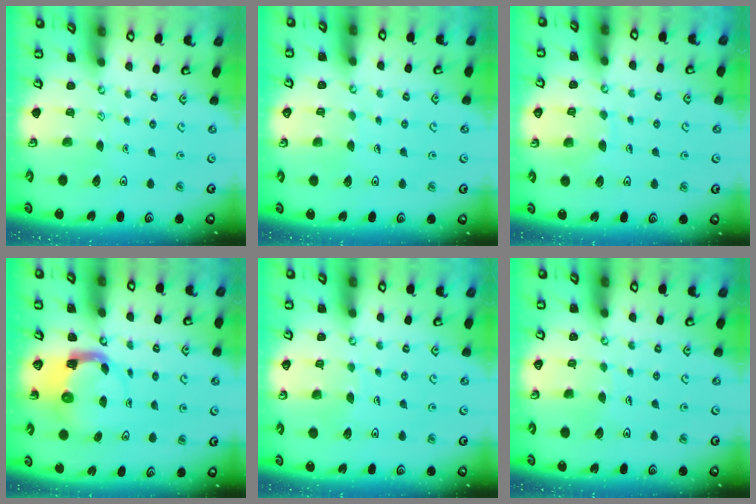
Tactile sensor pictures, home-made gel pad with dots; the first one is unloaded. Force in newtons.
{"total": 2.9, "press": 2.9, "slide": 0.2}
{"total": 7.0, "press": 7.0, "slide": 0.5}
{"total": 3.8, "press": 3.8, "slide": 0.6}
{"total": 3.7, "press": 3.7, "slide": 0.3}
{"total": 3.4, "press": 3.4, "slide": 0.2}